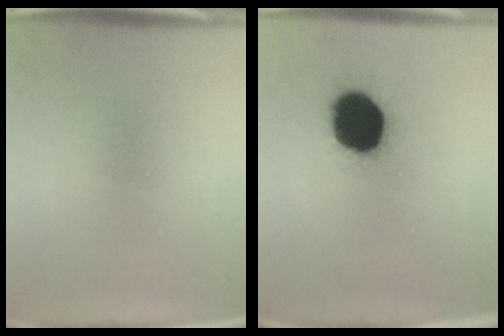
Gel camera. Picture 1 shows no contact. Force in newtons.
{"total": 18.7}